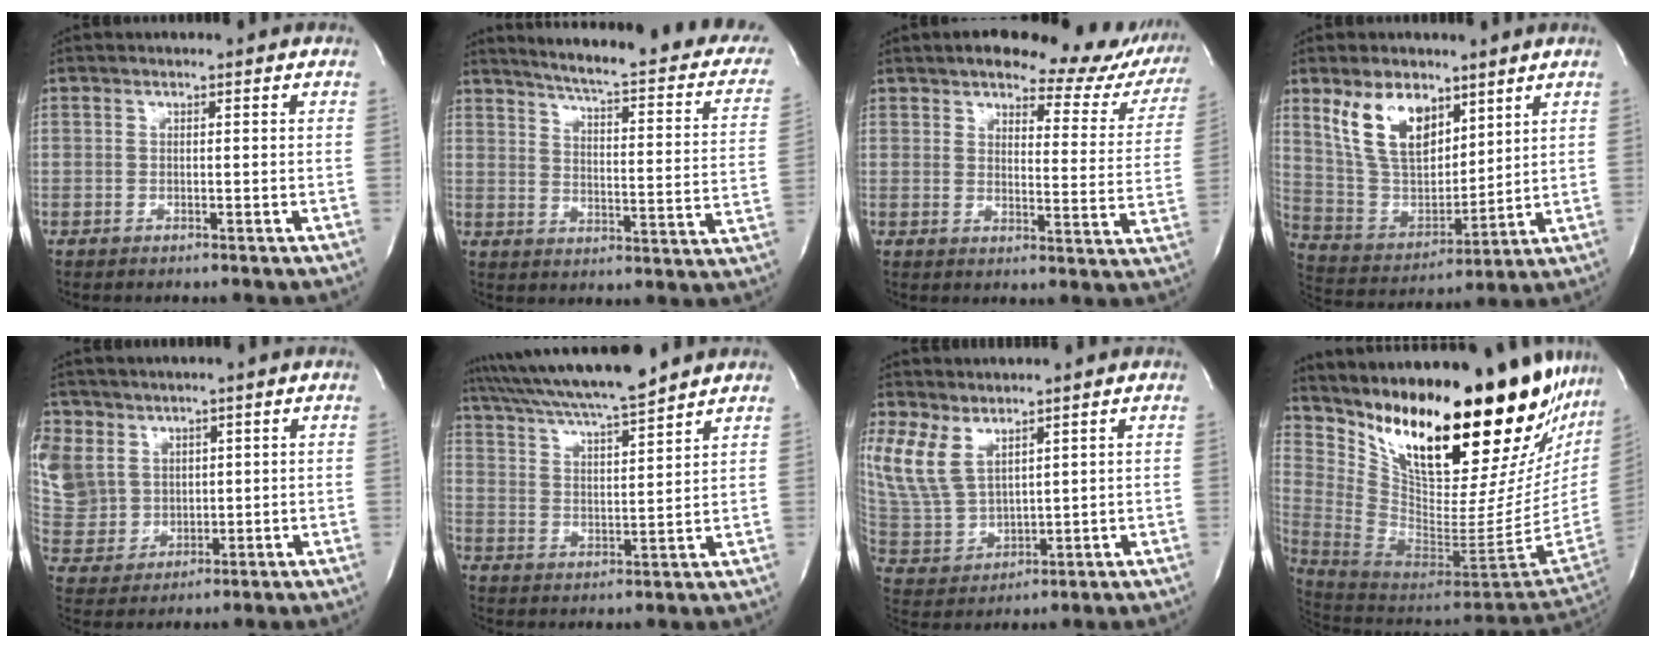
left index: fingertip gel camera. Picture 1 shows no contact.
{"total": 23.1, "force": [19.0, 3.5, 12.8], "torque": [-0.176, -0.045, 0.217]}
{"total": 18.4, "force": [15.7, 5.5, 7.7], "torque": [-0.074, -0.038, 0.164]}
{"total": 12.2, "force": [7.1, 6.4, 7.5], "torque": [-0.159, 0.003, 0.148]}
{"total": 20.3, "force": [7.7, 17.5, 7.0], "torque": [-0.264, 0.053, 0.175]}
{"total": 14.1, "force": [12.5, -0.2, 6.4], "torque": [-0.124, 0.011, 0.210]}
{"total": 7.7, "force": [4.5, 4.0, 4.8], "torque": [-0.125, 0.002, 0.106]}
{"total": 32.1, "force": [23.5, 7.0, 20.7], "torque": [-0.347, -0.081, 0.348]}